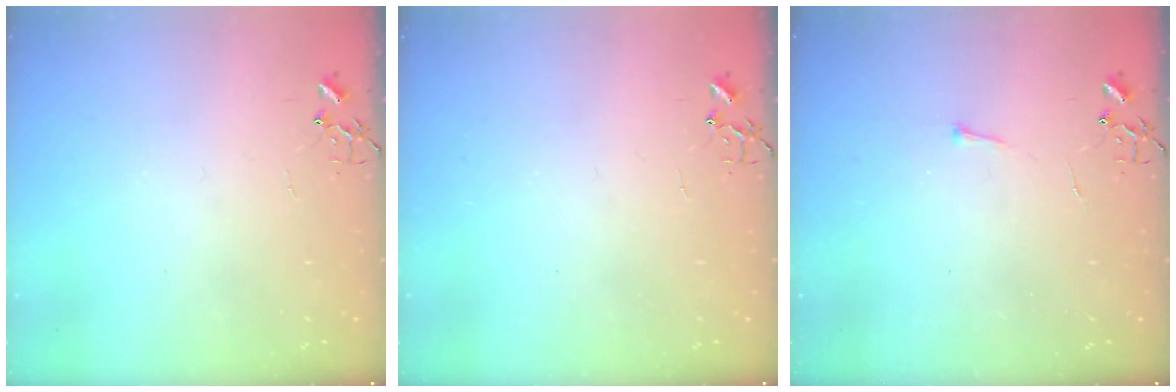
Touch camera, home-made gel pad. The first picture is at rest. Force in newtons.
{"total": 0.0}
{"total": 2.9, "press": 2.9, "slide": 0.4}